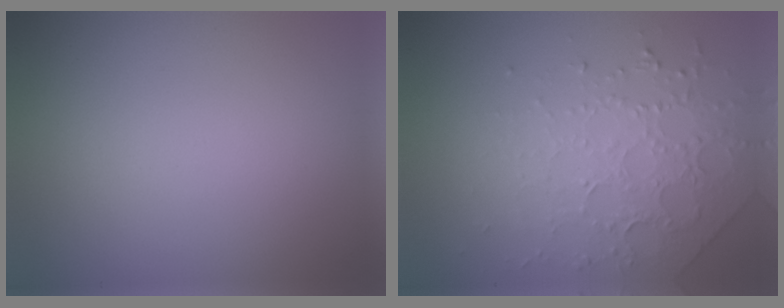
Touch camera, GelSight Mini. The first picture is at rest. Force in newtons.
{"total": 4.4, "press": 3.1, "slide": 3.2}